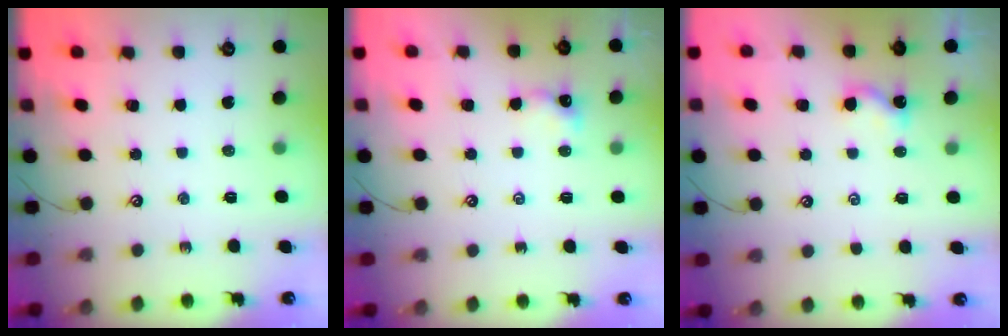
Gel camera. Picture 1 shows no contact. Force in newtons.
{"total": 0.9, "press": 0.8, "slide": 0.3}
{"total": 2.1, "press": 2.1, "slide": 0.2}